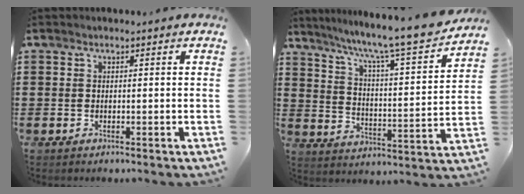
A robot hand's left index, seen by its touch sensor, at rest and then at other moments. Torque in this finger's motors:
{"motor_torque": [2.13, -0.01, 0.32, 0.19]}